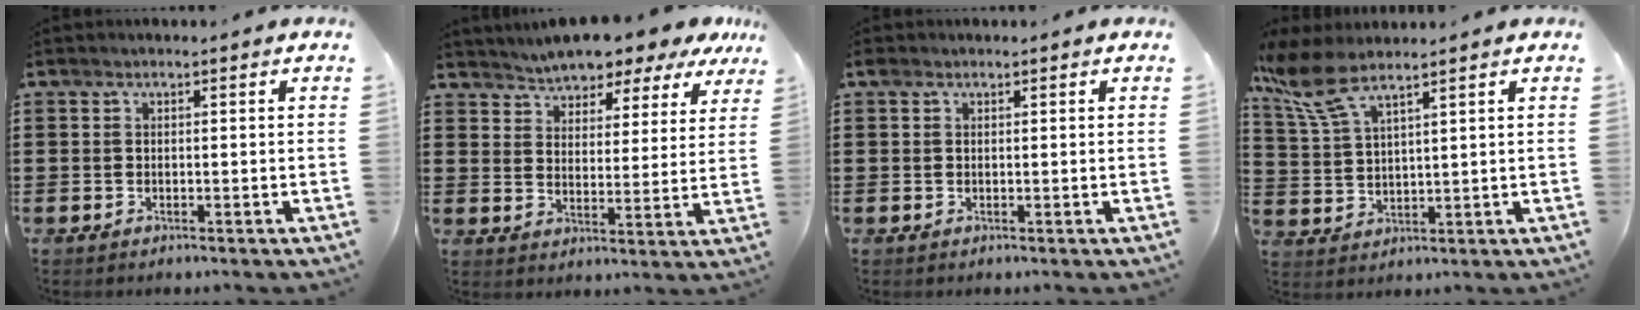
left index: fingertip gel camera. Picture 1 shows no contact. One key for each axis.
{"total": 5.3, "fx": 5.2, "fy": 0.6, "fz": 0.2, "tx": -0.036, "ty": -0.034, "tz": 0.090}
{"total": 0.6, "fx": 0.3, "fy": 0.6, "fz": 0.1, "tx": -0.006, "ty": 0.005, "tz": 0.006}
{"total": 7.1, "fx": 5.3, "fy": 1.7, "fz": 4.3, "tx": -0.117, "ty": -0.019, "tz": 0.094}